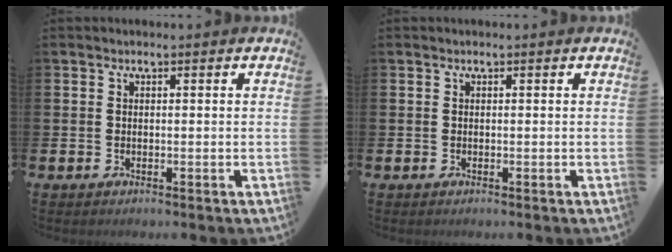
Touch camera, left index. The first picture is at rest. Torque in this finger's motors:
{"motor_torque": [0.01, 0.01, 0.00, 0.00]}